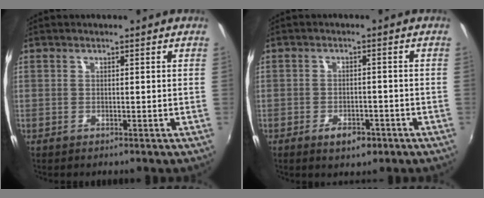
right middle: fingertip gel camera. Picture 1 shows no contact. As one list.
[{"total": 4.6, "force": [-2.7, 2.3, 2.8], "torque": [-0.063, -0.004, -0.041]}]